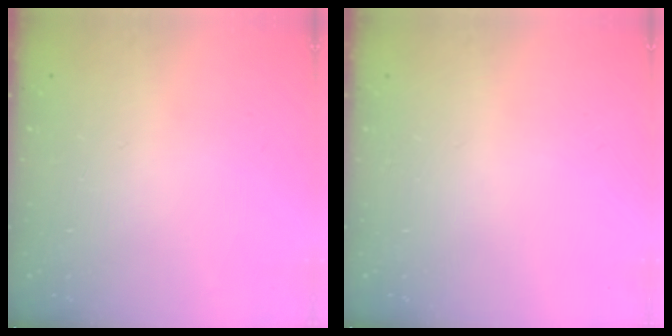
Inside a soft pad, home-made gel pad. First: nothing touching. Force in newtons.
{"total": 0.0}